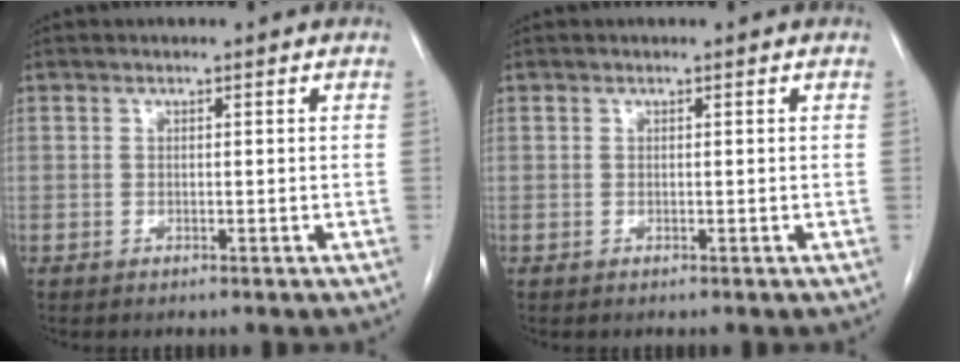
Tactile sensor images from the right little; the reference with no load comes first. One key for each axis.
{"total": 0.0}